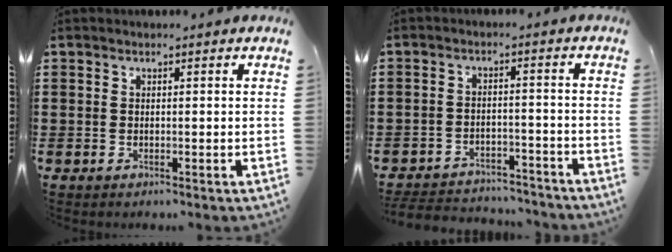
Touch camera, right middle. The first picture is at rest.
{"total": 4.1, "force": [-4.0, 0.6, 0.4], "torque": [-0.016, 0.003, -0.087]}